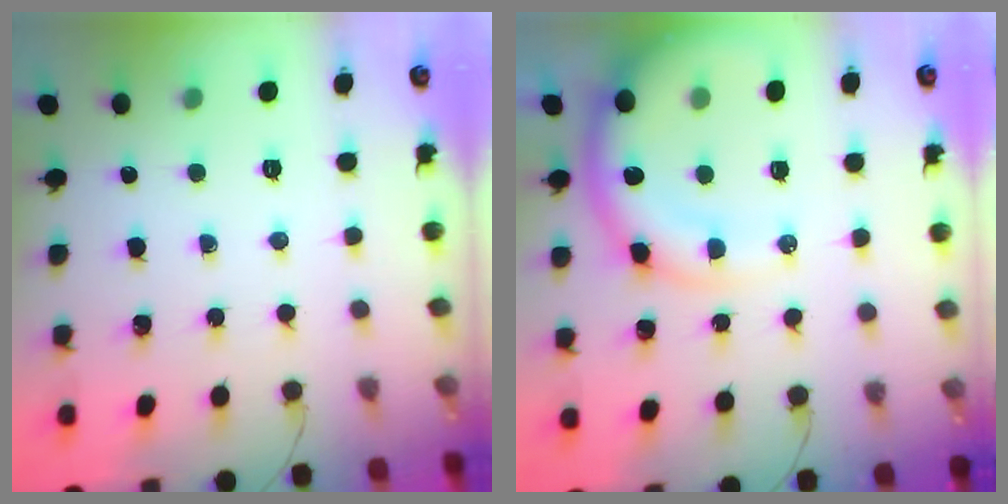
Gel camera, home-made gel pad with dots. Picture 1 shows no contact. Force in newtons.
{"total": 13.4, "press": 13.1, "slide": 3.0}